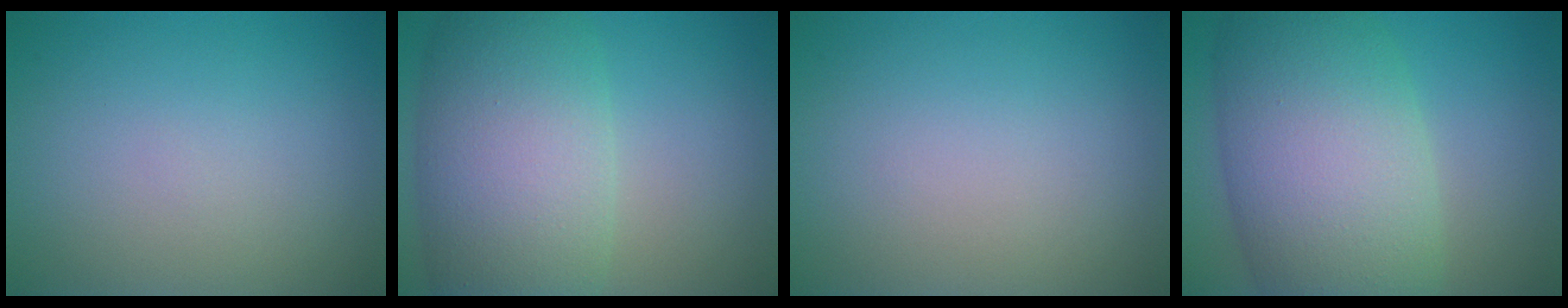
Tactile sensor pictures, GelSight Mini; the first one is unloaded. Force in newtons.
{"total": 10.4, "press": 10.3, "slide": 0.4}
{"total": 0.0}
{"total": 11.7, "press": 11.7, "slide": 0.4}